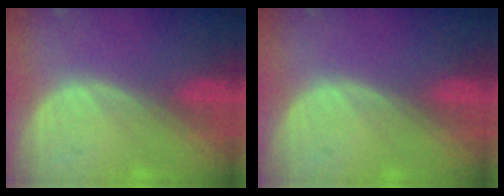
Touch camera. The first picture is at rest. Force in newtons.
{"total": 0.0}